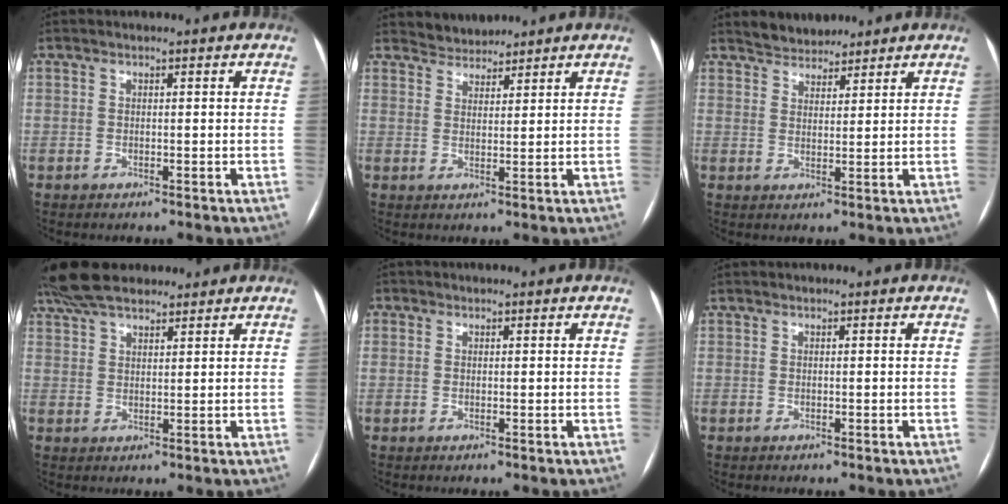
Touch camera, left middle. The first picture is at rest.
{"total": 3.2, "force": [3.1, 0.8, -0.4], "torque": [-0.001, 0.015, 0.059]}
{"total": 4.4, "force": [4.0, 1.6, 0.6], "torque": [-0.012, 0.015, 0.071]}
{"total": 10.7, "force": [8.9, 3.5, 4.9], "torque": [-0.090, 0.044, 0.161]}
{"total": 0.5, "force": [0.0, 0.5, -0.1], "torque": [0.013, -0.005, -0.004]}
{"total": 0.0}